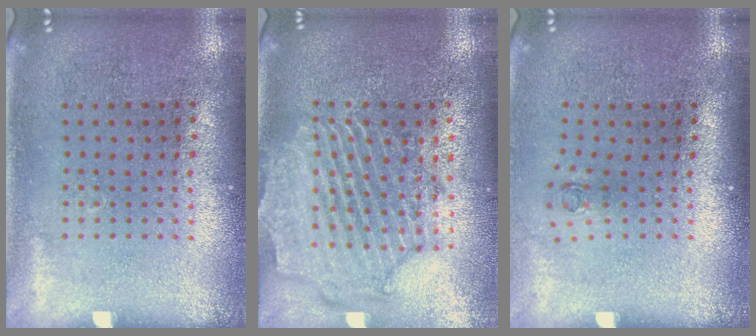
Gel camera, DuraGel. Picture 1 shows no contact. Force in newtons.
{"total": 2.3, "press": 2.2, "slide": 0.9}
{"total": 0.6, "press": 0.3, "slide": 0.6}